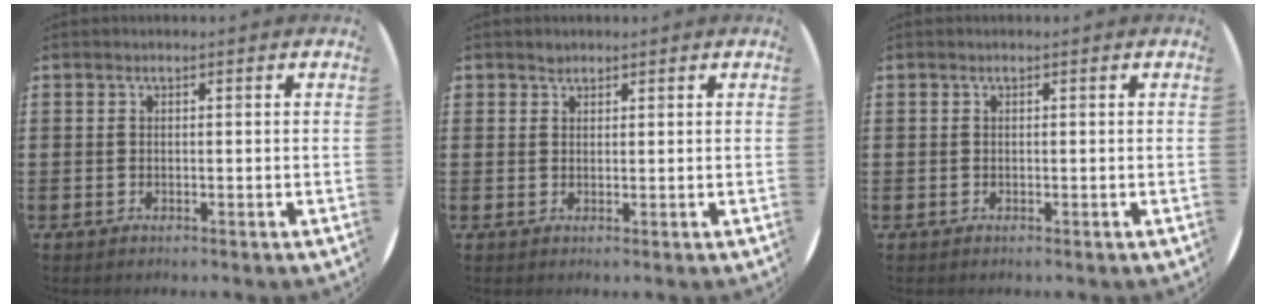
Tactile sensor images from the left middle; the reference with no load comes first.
{"total": 1.1, "force": [1.0, 0.5, 0.0], "torque": [0.007, -0.002, 0.018]}
{"total": 0.0}